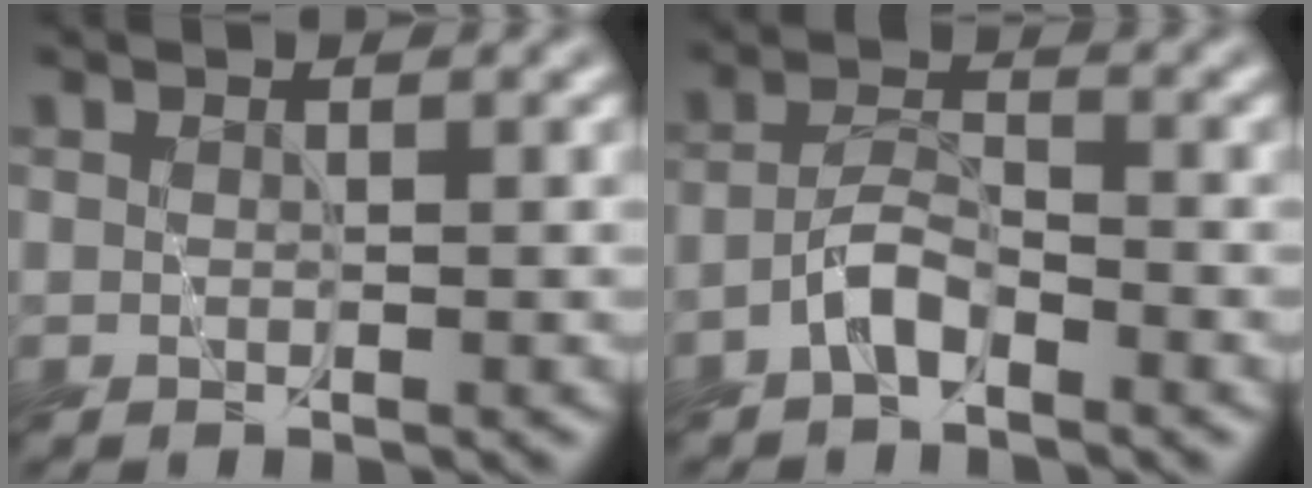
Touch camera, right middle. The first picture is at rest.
{"total": 2.8, "force": [-2.2, 1.0, 1.5], "torque": [-0.031, 0.009, -0.052]}